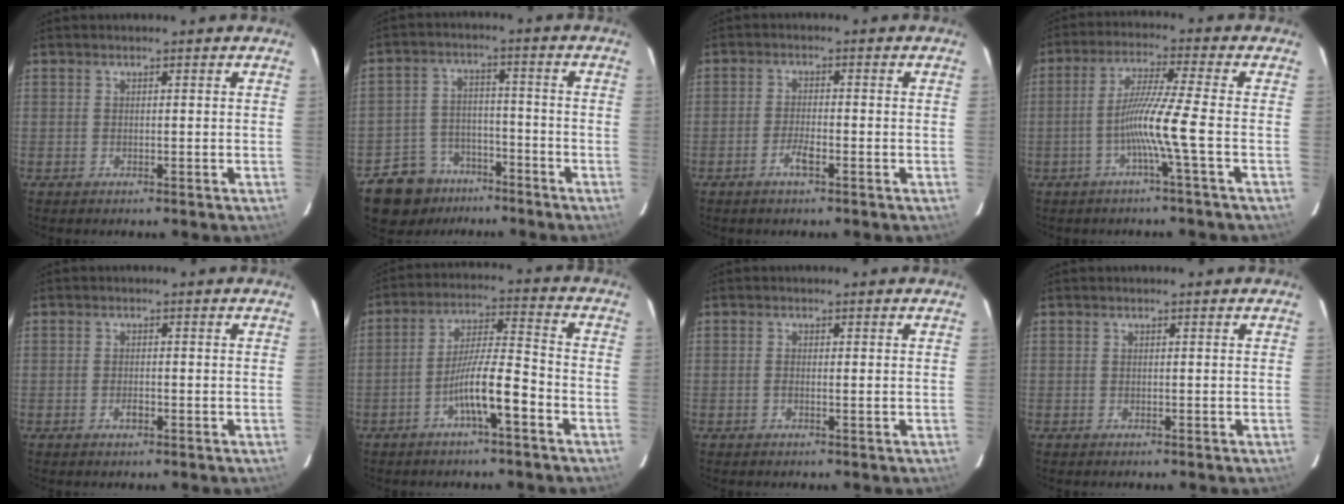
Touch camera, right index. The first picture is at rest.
{"total": 9.2, "force": [-6.6, 6.3, 1.4], "torque": [-0.029, 0.024, -0.106]}
{"total": 2.8, "force": [-1.6, 0.4, 2.3], "torque": [-0.044, 0.000, -0.030]}
{"total": 8.5, "force": [-2.5, -1.9, 7.9], "torque": [-0.150, -0.001, -0.050]}
{"total": 1.4, "force": [-0.6, 0.6, 1.1], "torque": [-0.021, 0.001, -0.009]}
{"total": 8.9, "force": [-4.1, 0.8, 7.8], "torque": [-0.144, 0.016, -0.074]}
{"total": 1.2, "force": [-0.1, 0.3, 1.1], "torque": [-0.021, 0.001, -0.002]}
{"total": 0.0}